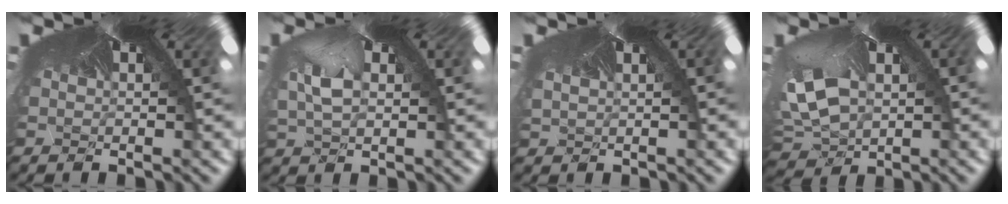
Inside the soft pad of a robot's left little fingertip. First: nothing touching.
{"total": 3.0, "force": [-1.5, 2.2, 1.4], "torque": [-0.054, -0.018, 0.017]}
{"total": 0.8, "force": [0.6, 0.3, 0.5], "torque": [-0.029, -0.002, 0.021]}
{"total": 4.7, "force": [-3.8, 2.8, -0.4], "torque": [-0.045, -0.065, -0.020]}